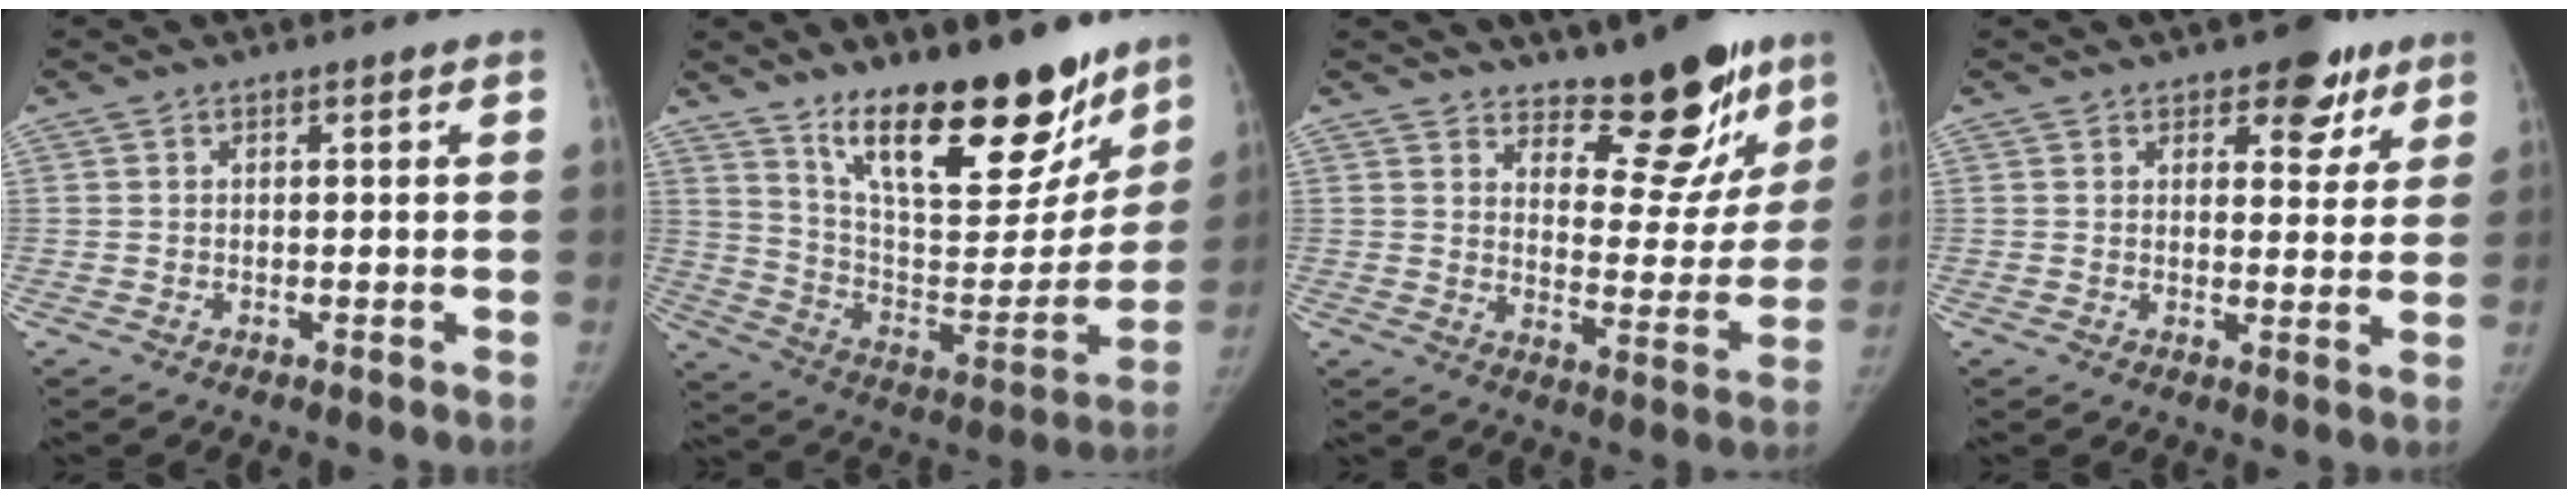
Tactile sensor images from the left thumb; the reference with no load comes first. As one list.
[{"total": 26.9, "force": [17.9, 9.7, 17.5], "torque": [-0.214, -0.096, 0.290]}, {"total": 14.8, "force": [11.0, 5.9, 7.9], "torque": [-0.046, -0.087, 0.159]}, {"total": 7.4, "force": [4.6, 4.1, 4.1], "torque": [-0.012, -0.021, 0.060]}]